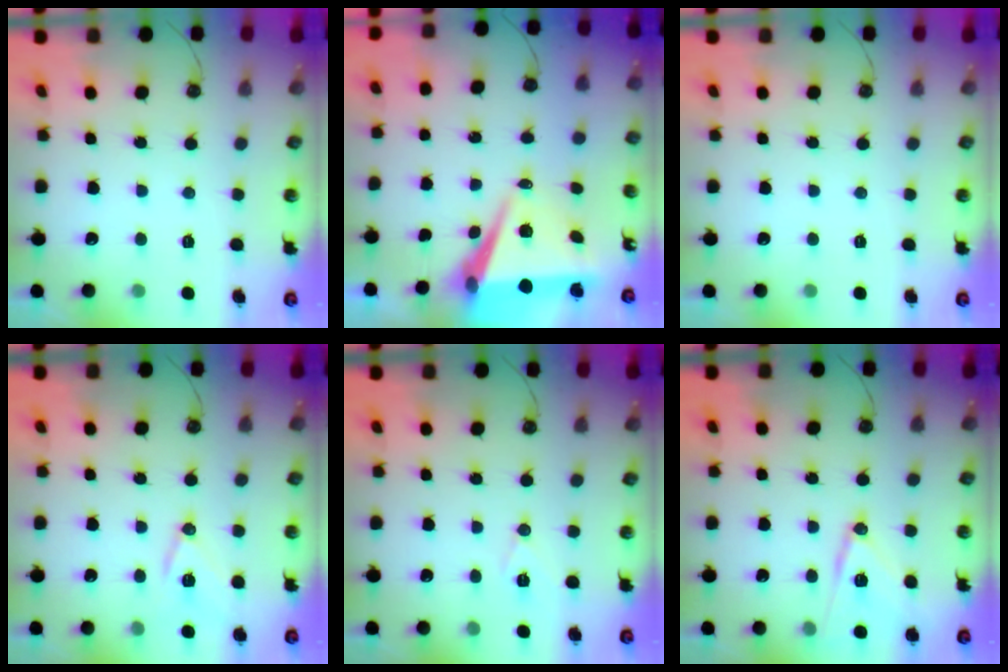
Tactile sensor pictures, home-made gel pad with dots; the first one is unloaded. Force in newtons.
{"total": 7.5, "press": 6.3, "slide": 4.2}
{"total": 0.0}
{"total": 10.6, "press": 10.2, "slide": 2.8}
{"total": 7.5, "press": 6.1, "slide": 4.4}
{"total": 12.3, "press": 12.0, "slide": 2.9}